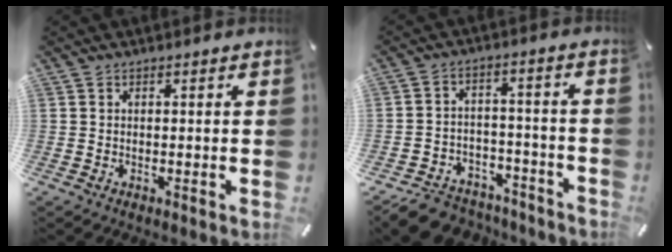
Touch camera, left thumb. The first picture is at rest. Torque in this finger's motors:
{"motor_torque": [-0.02, 0.92, 0.10, 0.28, 0.13]}